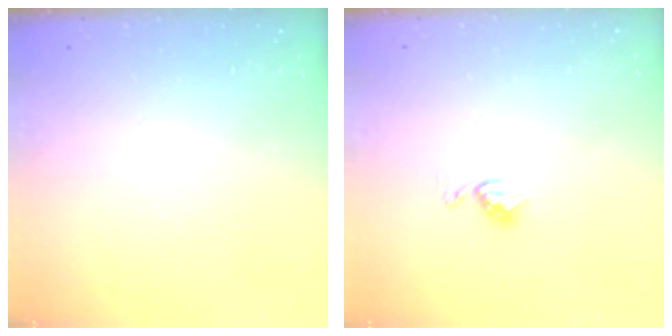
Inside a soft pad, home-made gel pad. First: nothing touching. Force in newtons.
{"total": 3.7, "press": 3.7, "slide": 0.5}